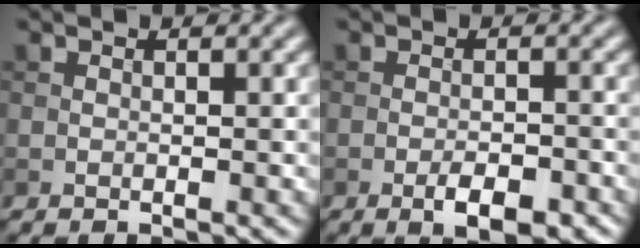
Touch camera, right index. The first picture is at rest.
{"total": 3.7, "force": [-2.0, 1.3, 2.9], "torque": [-0.048, -0.003, -0.029]}